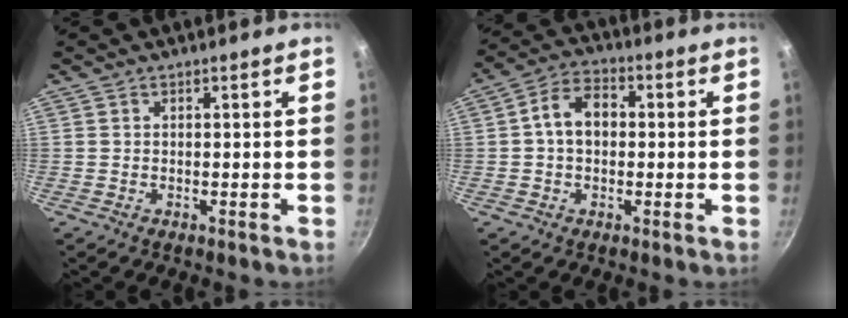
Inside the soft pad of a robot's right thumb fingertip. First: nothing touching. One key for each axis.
{"total": 8.0, "fx": 0.4, "fy": 5.6, "fz": 5.7, "tx": -0.075, "ty": 0.024, "tz": -0.005}